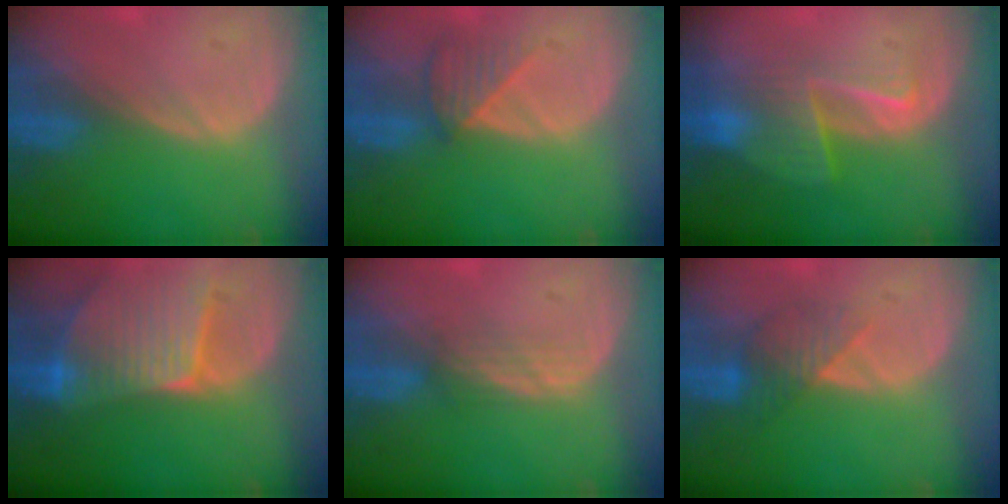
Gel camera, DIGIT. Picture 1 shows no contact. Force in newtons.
{"total": 3.6, "press": 3.5, "slide": 1.0}
{"total": 6.5, "press": 6.0, "slide": 2.4}
{"total": 9.5, "press": 8.4, "slide": 4.5}
{"total": 2.3, "press": 2.2, "slide": 0.6}
{"total": 3.9, "press": 3.8, "slide": 0.8}